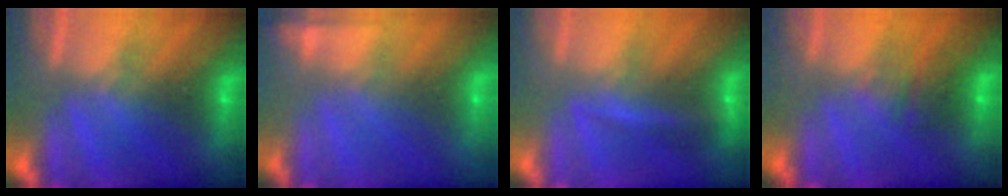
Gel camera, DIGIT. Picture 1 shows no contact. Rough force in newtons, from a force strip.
{"total": 8.0}
{"total": 3.4}
{"total": 2.3}